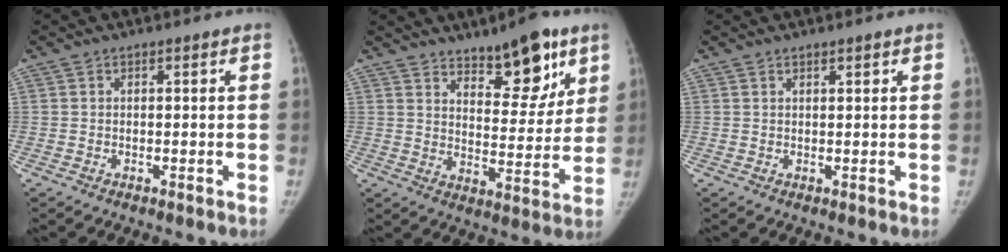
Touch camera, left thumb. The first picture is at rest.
{"total": 13.6, "force": [9.0, 5.2, 8.7], "torque": [-0.083, -0.056, 0.140]}
{"total": 1.0, "force": [0.8, 0.2, 0.5], "torque": [-0.007, -0.004, 0.014]}